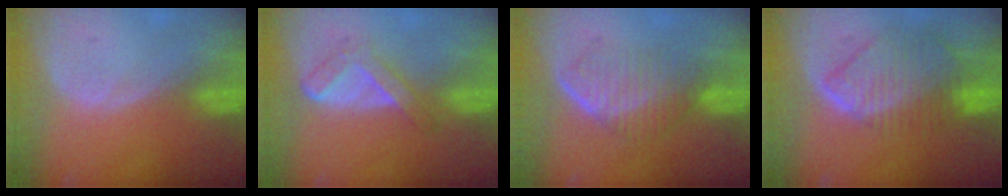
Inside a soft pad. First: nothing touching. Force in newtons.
{"total": 5.5, "press": 4.7, "slide": 2.9}
{"total": 7.0, "press": 6.1, "slide": 3.4}
{"total": 9.9, "press": 8.6, "slide": 4.9}